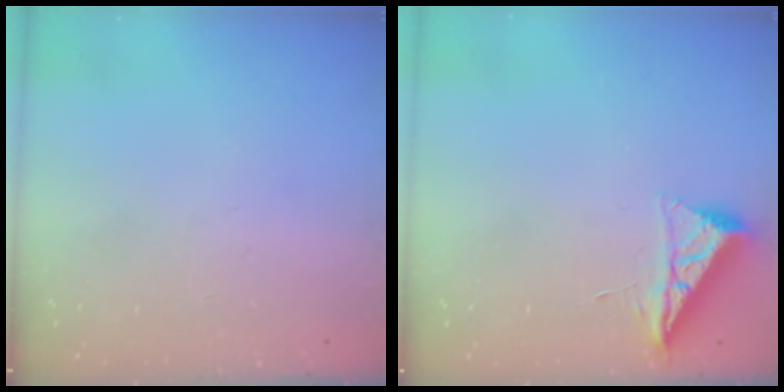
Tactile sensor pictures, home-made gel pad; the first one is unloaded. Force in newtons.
{"total": 6.8, "press": 6.8, "slide": 0.9}